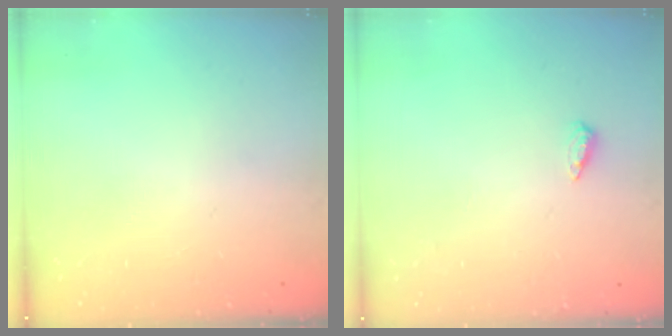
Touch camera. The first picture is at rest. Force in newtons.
{"total": 4.1, "press": 4.1, "slide": 0.5}